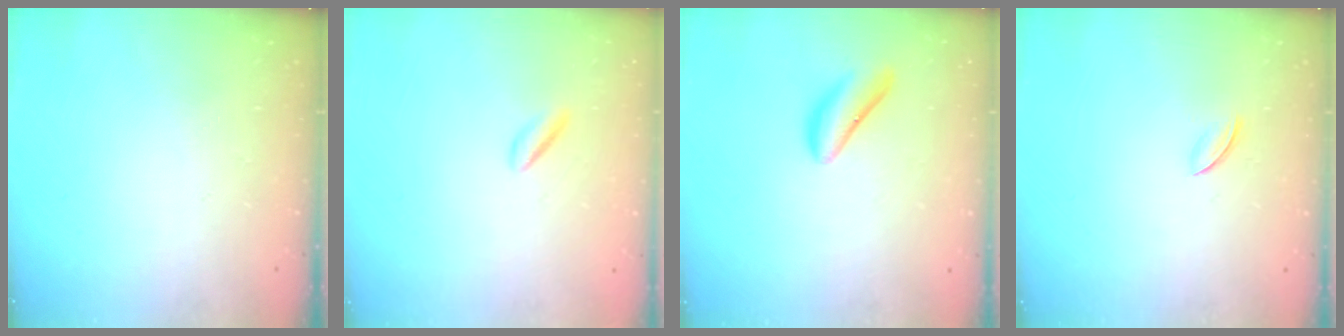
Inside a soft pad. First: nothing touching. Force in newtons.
{"total": 1.8, "press": 1.6, "slide": 0.9}
{"total": 7.8, "press": 7.7, "slide": 1.0}
{"total": 2.8, "press": 2.7, "slide": 0.9}